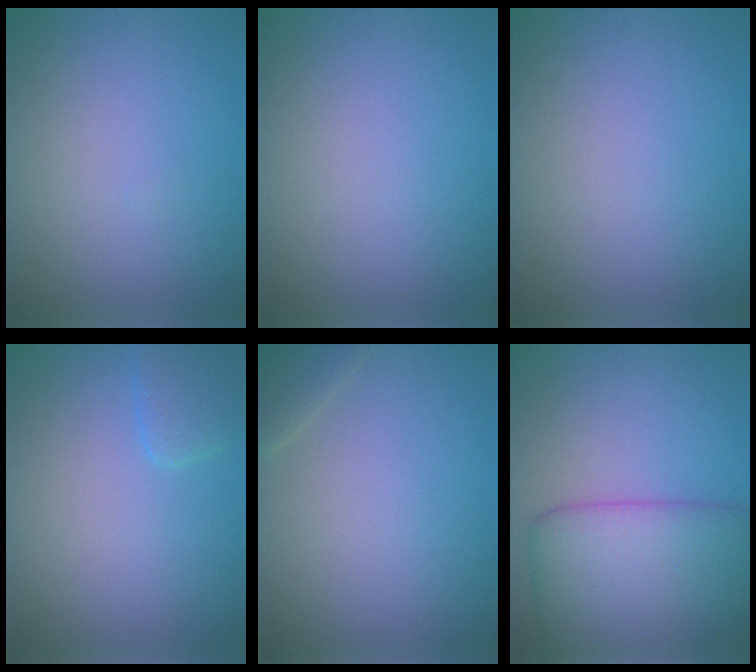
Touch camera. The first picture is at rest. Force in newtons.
{"total": 0.0}
{"total": 0.0}
{"total": 1.8, "press": 1.8, "slide": 0.2}
{"total": 1.7, "press": 1.7, "slide": 0.1}
{"total": 9.2, "press": 9.2, "slide": 0.1}